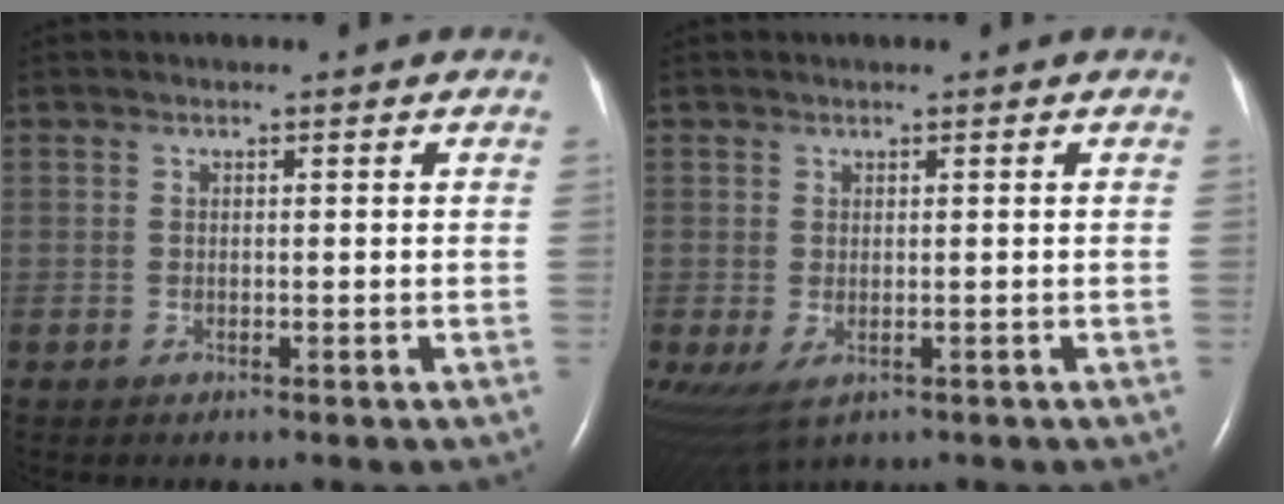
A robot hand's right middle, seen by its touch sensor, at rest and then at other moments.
{"total": 4.7, "force": [-1.7, 2.6, 3.6], "torque": [-0.070, -0.016, -0.015]}